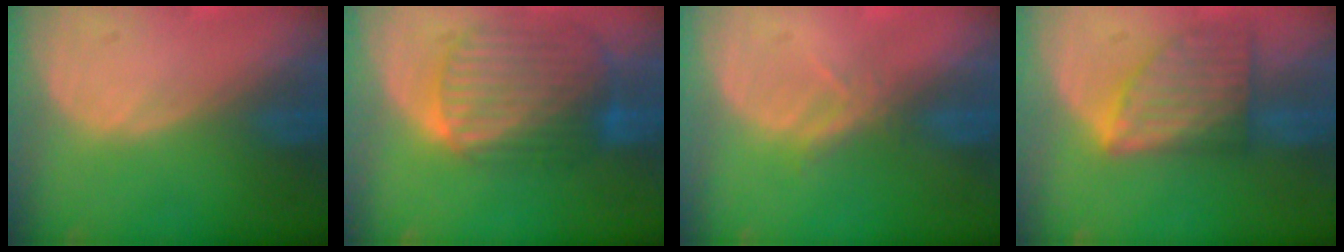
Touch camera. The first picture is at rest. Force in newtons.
{"total": 10.3, "press": 8.7, "slide": 5.6}
{"total": 2.1, "press": 1.9, "slide": 0.9}
{"total": 8.0, "press": 7.3, "slide": 3.2}